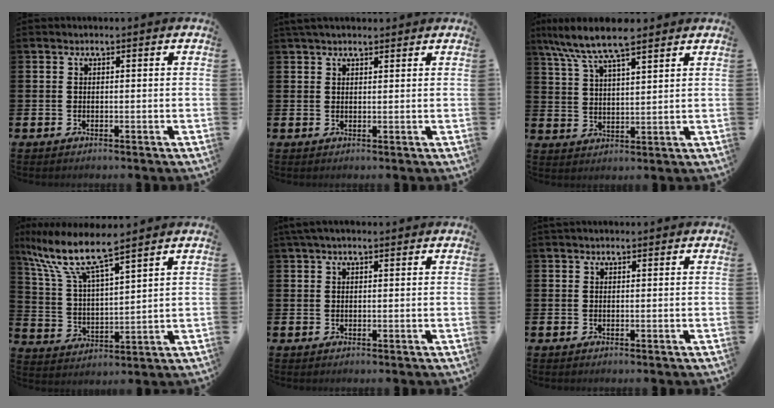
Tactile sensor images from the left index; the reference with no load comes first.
{"total": 2.4, "force": [2.1, 0.8, 0.7], "torque": [-0.003, -0.004, 0.036]}
{"total": 8.2, "force": [7.2, 1.5, 3.7], "torque": [-0.086, -0.025, 0.128]}
{"total": 9.0, "force": [7.7, 1.3, 4.5], "torque": [-0.118, -0.042, 0.131]}
{"total": 1.9, "force": [1.5, 0.5, 1.0], "torque": [-0.016, 0.004, 0.025]}
{"total": 0.8, "force": [0.7, 0.2, 0.2], "torque": [0.005, -0.001, 0.011]}